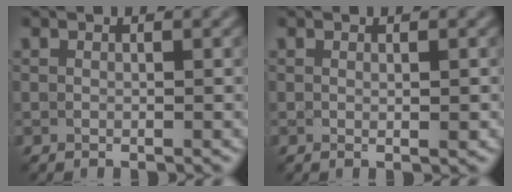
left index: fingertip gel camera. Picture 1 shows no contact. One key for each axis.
{"total": 0.7, "fx": 0.0, "fy": 0.0, "fz": 0.7, "tx": -0.007, "ty": 0.001, "tz": 0.000}